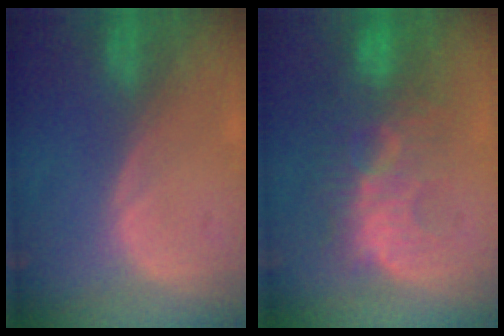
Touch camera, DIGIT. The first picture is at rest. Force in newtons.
{"total": 10.5, "press": 9.5, "slide": 4.5}